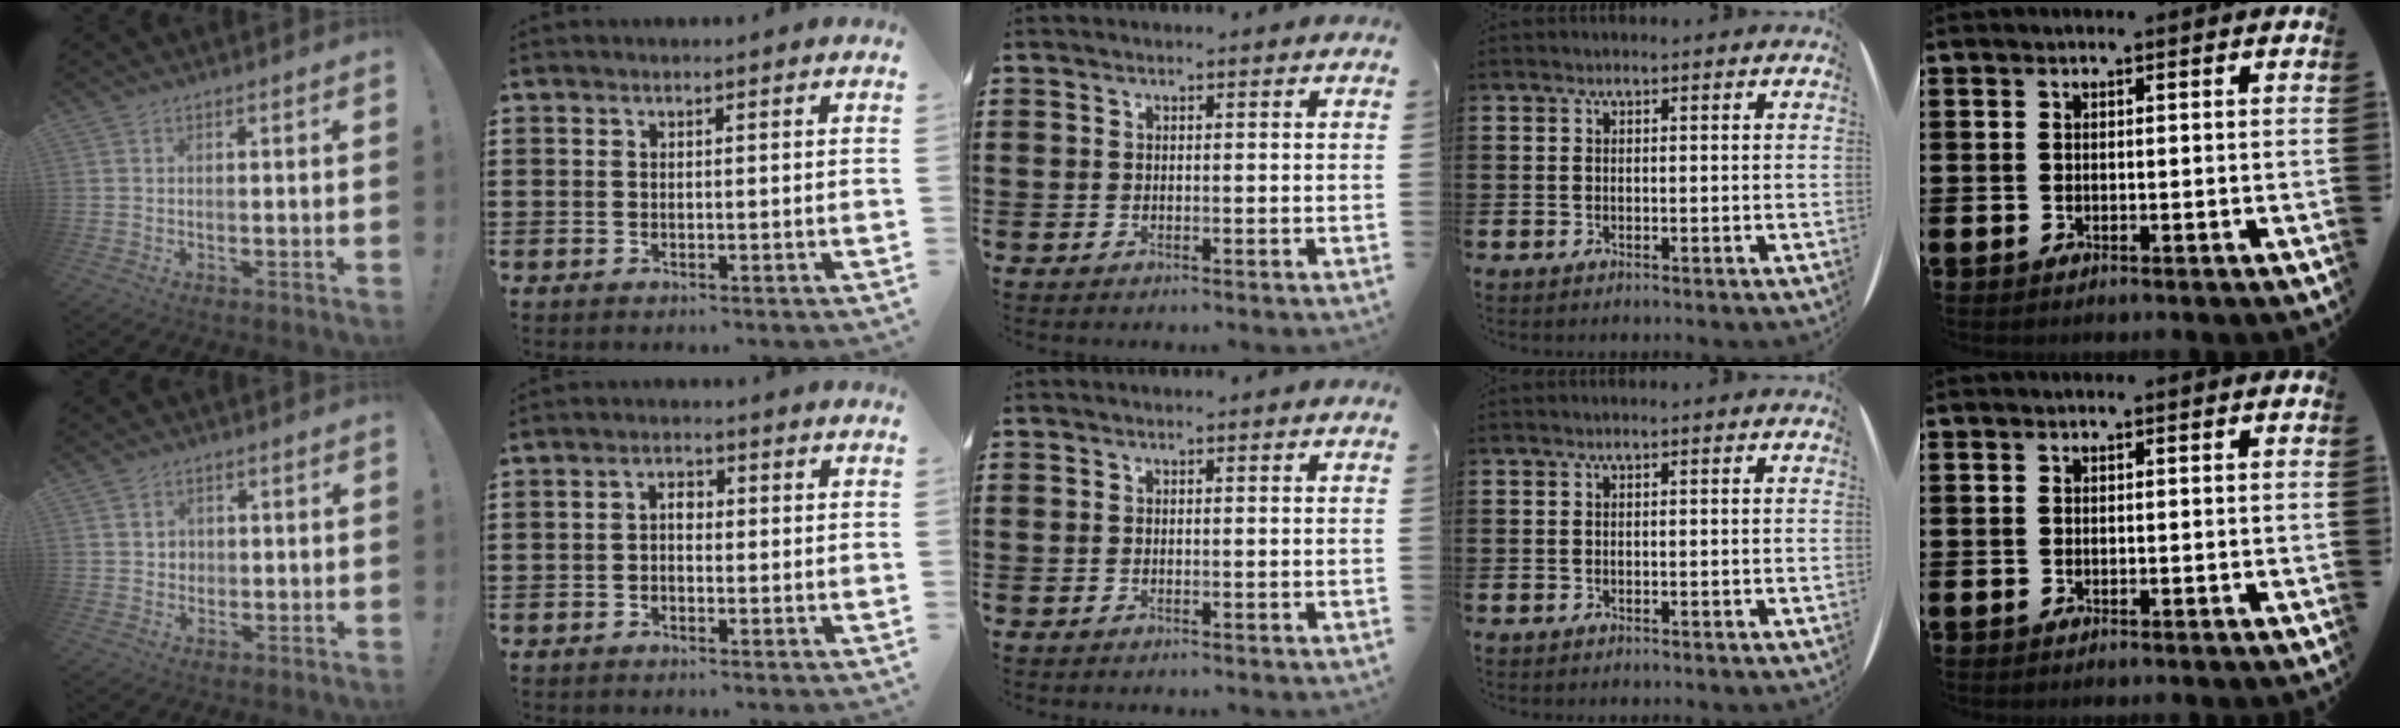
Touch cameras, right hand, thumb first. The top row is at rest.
{"thumb": {"total": 2.7, "force": [0.8, 2.5, 0.6], "torque": [-0.008, -0.002, 0.013]}, "index": {"total": 2.1, "force": [-0.3, 1.2, 1.7], "torque": [-0.032, 0.006, -0.007]}}